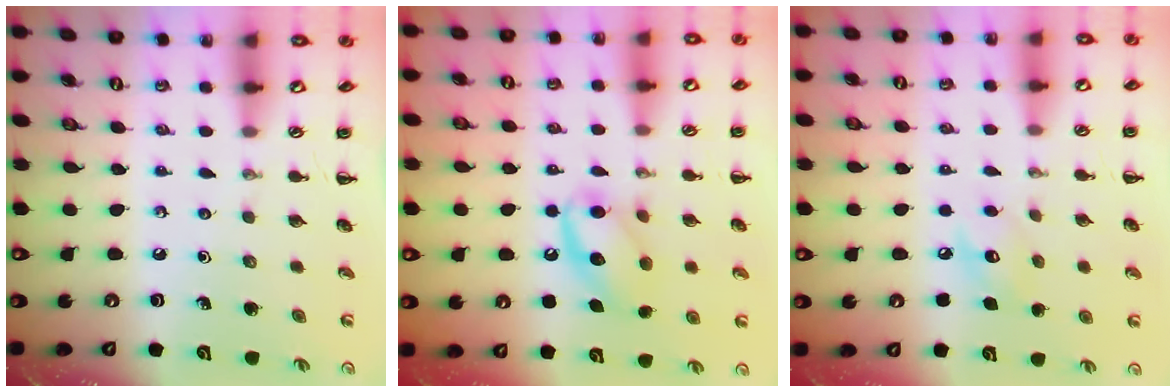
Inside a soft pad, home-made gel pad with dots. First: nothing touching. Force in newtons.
{"total": 13.5, "press": 13.5, "slide": 1.4}
{"total": 7.4, "press": 7.4, "slide": 1.1}